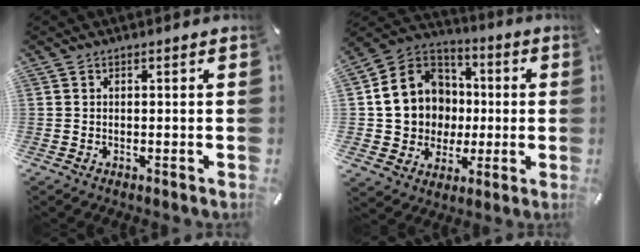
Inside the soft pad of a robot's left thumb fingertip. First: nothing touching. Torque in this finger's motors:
{"motor_torque": [2.45, 2.56, 1.11, 0.63, 0.30]}